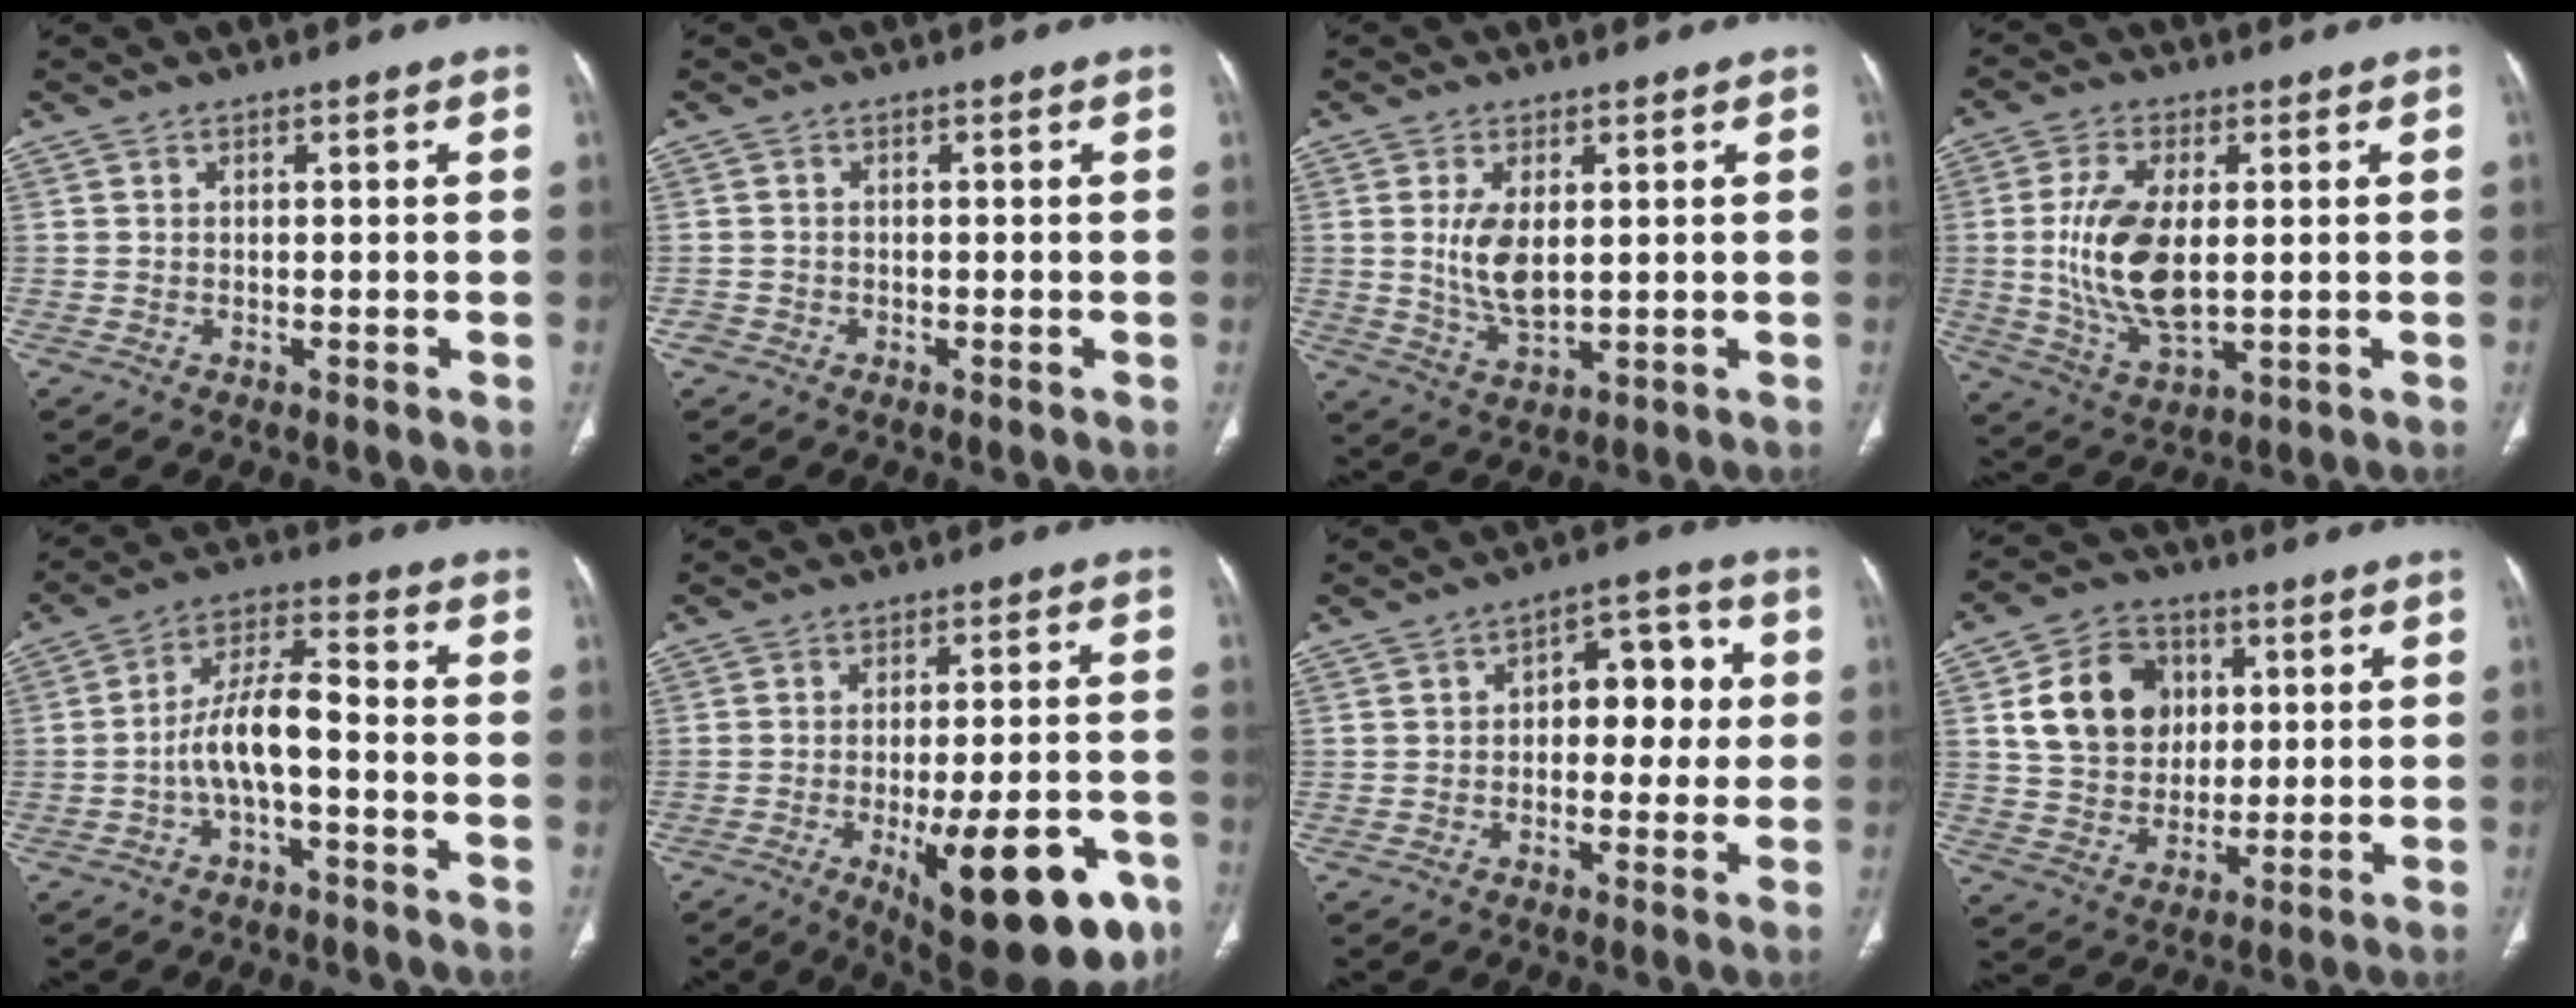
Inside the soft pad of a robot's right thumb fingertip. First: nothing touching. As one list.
[{"total": 1.1, "force": [-0.7, 0.9, 0.1], "torque": [-0.001, 0.003, -0.017]}, {"total": 7.1, "force": [1.0, 3.5, 6.1], "torque": [-0.116, -0.014, 0.030]}, {"total": 13.3, "force": [0.5, 6.6, 11.6], "torque": [-0.232, -0.013, 0.019]}, {"total": 8.8, "force": [-2.6, 3.3, 7.8], "torque": [-0.150, 0.045, -0.052]}, {"total": 21.1, "force": [-9.3, 7.5, 17.4], "torque": [-0.182, 0.029, -0.115]}, {"total": 9.7, "force": [0.7, 5.9, 7.7], "torque": [-0.059, 0.027, 0.006]}, {"total": 13.7, "force": [3.5, 11.1, 7.2], "torque": [-0.093, -0.001, 0.064]}]